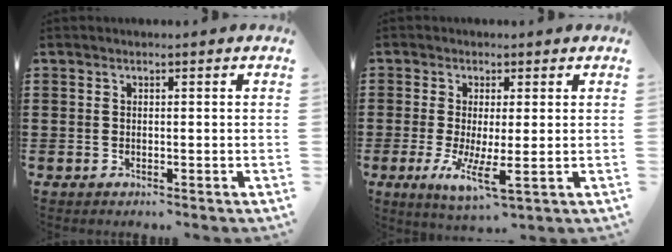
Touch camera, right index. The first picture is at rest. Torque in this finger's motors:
{"motor_torque": [1.14, 1.00, 0.40, 0.14]}